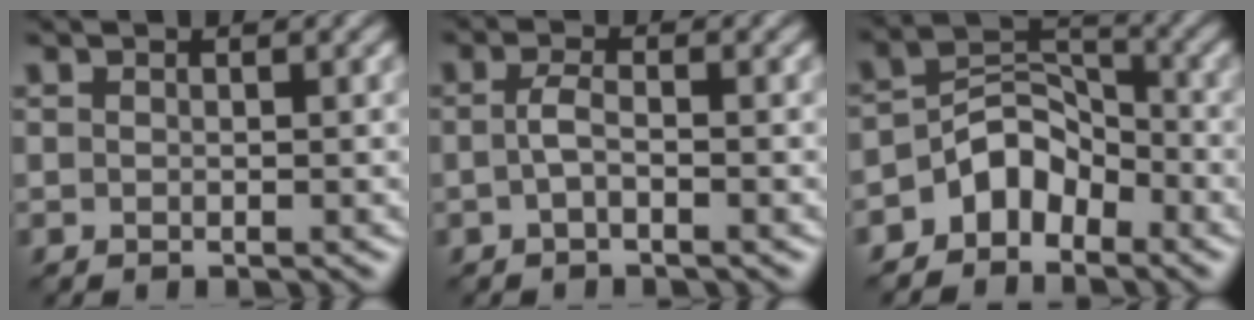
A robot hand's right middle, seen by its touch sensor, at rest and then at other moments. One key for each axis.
{"total": 1.4, "fx": -0.4, "fy": 0.4, "fz": 1.3, "tx": -0.029, "ty": 0.002, "tz": -0.012}
{"total": 4.4, "fx": -3.0, "fy": 2.7, "fz": 1.9, "tx": -0.023, "ty": 0.013, "tz": -0.061}